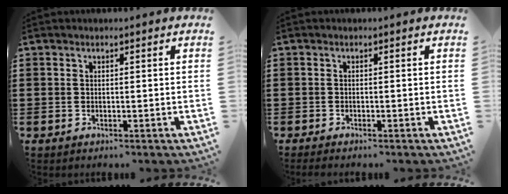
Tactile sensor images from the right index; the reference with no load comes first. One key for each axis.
{"total": 0.8, "fx": -0.8, "fy": -0.2, "fz": 0.0, "tx": -0.002, "ty": -0.005, "tz": -0.015}